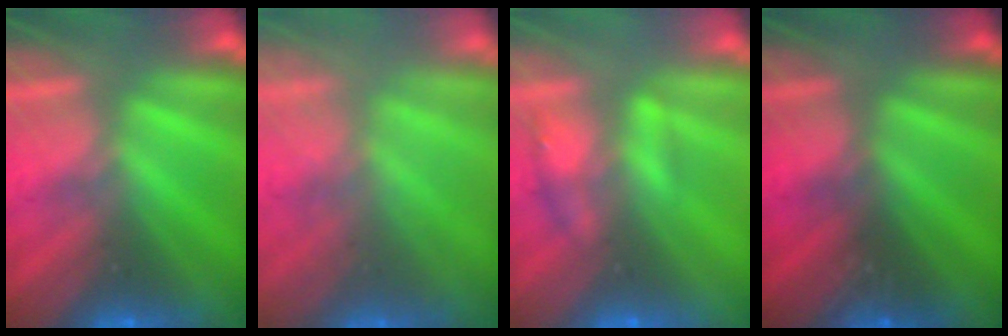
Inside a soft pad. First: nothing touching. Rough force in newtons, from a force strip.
{"total": 2.5}
{"total": 2.2}
{"total": 2.9}